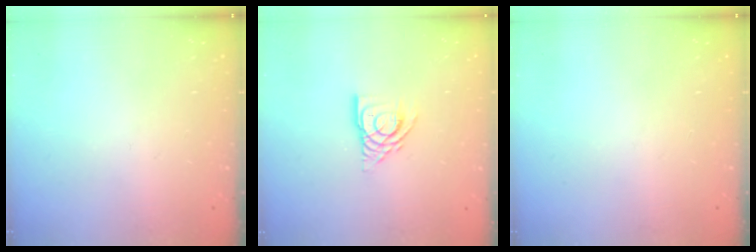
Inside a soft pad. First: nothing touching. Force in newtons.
{"total": 10.5, "press": 10.4, "slide": 1.3}
{"total": 0.0}